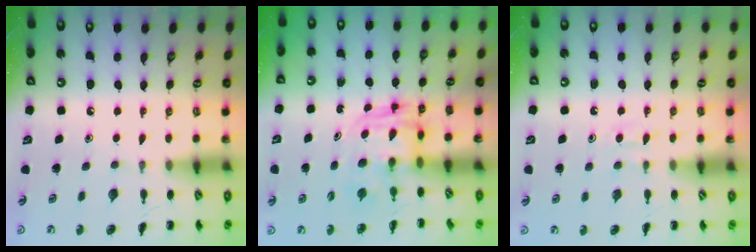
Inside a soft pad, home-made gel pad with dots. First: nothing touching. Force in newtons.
{"total": 2.7, "press": 2.7, "slide": 0.2}
{"total": 3.7, "press": 3.5, "slide": 1.2}